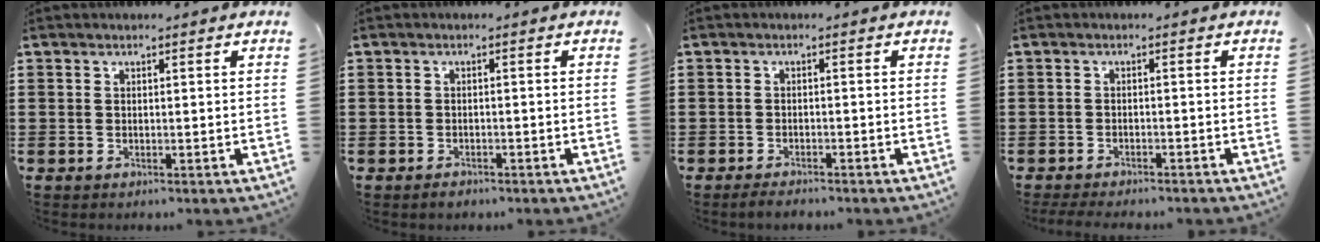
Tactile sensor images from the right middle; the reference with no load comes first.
{"total": 0.9, "force": [-0.8, 0.4, 0.1], "torque": [-0.004, 0.001, -0.017]}
{"total": 1.4, "force": [-1.4, 0.2, 0.3], "torque": [-0.007, -0.001, -0.027]}
{"total": 1.6, "force": [-1.6, 0.1, 0.2], "torque": [-0.007, -0.002, -0.033]}